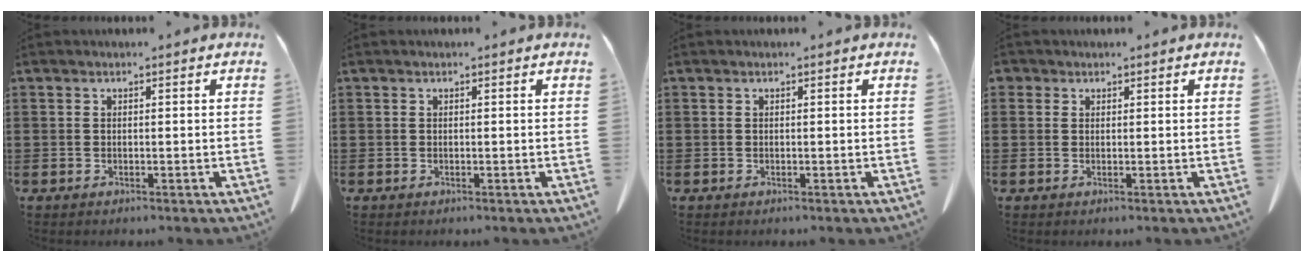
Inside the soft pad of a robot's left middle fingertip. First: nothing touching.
{"total": 0.0}
{"total": 0.0}
{"total": 1.1, "force": [0.7, 0.8, 0.1], "torque": [-0.006, 0.004, 0.013]}